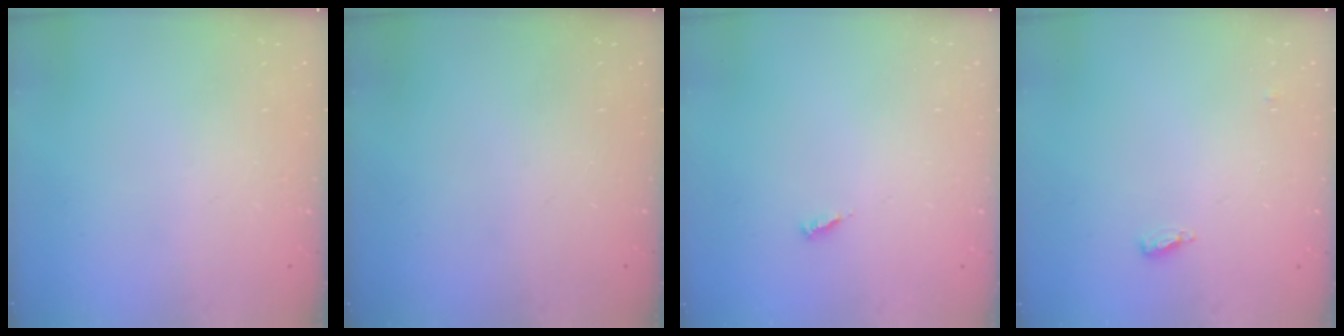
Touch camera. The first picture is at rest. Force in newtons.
{"total": 0.0}
{"total": 3.2, "press": 3.2, "slide": 0.3}
{"total": 4.7, "press": 4.6, "slide": 1.2}